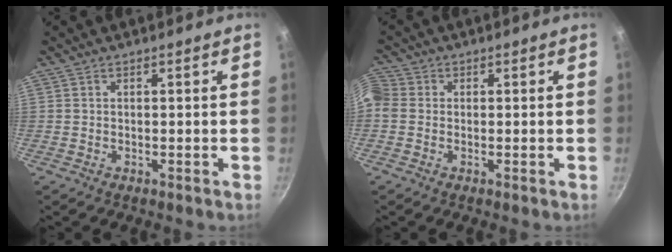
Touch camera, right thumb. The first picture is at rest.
{"total": 4.1, "force": [-0.5, 3.5, 1.9], "torque": [-0.045, 0.010, -0.025]}